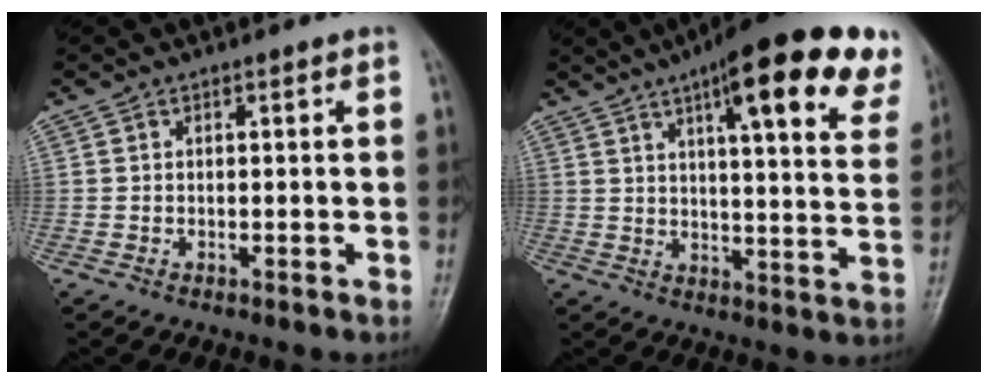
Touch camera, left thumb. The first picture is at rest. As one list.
[{"total": 24.0, "force": [13.8, 5.8, 18.8], "torque": [-0.235, -0.025, 0.172]}]